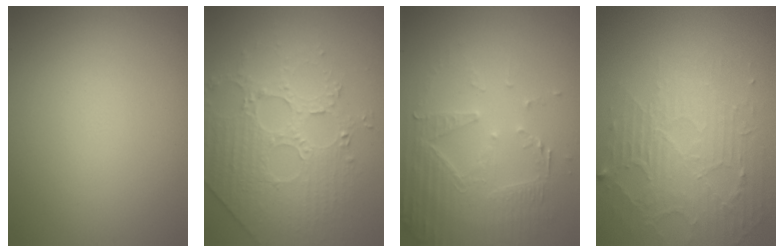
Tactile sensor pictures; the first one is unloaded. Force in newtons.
{"total": 4.5, "press": 4.1, "slide": 2.0}
{"total": 5.2, "press": 3.7, "slide": 3.6}
{"total": 4.3, "press": 3.4, "slide": 2.6}